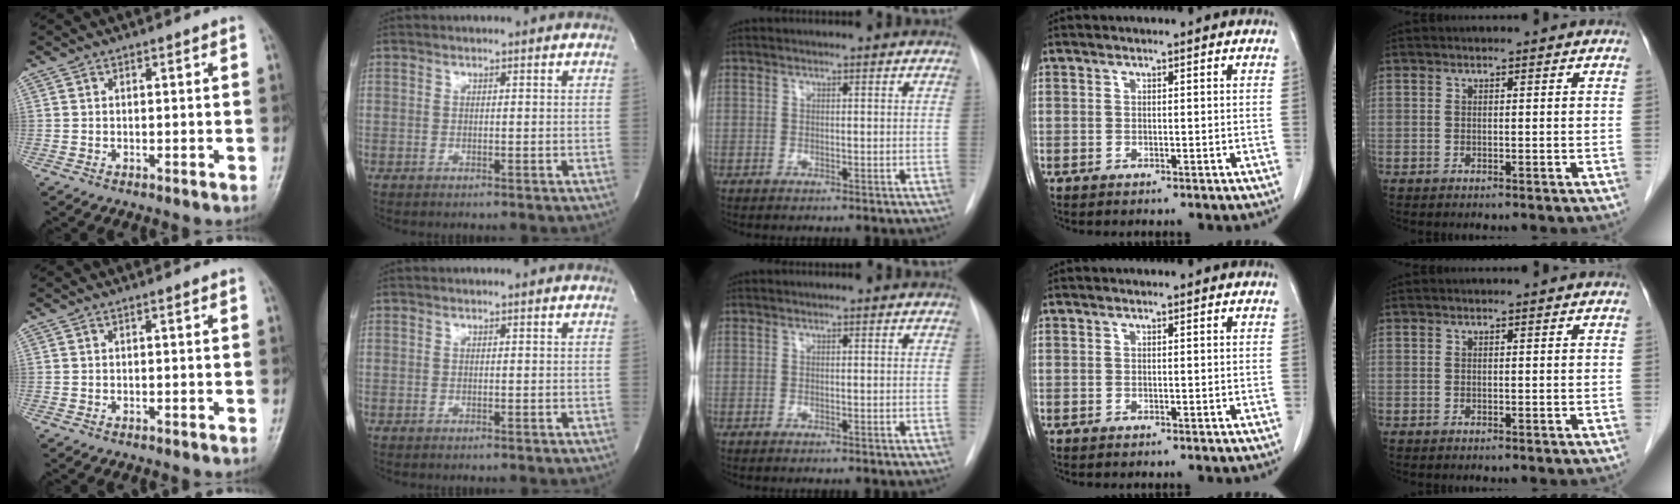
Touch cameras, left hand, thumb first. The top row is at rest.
{}